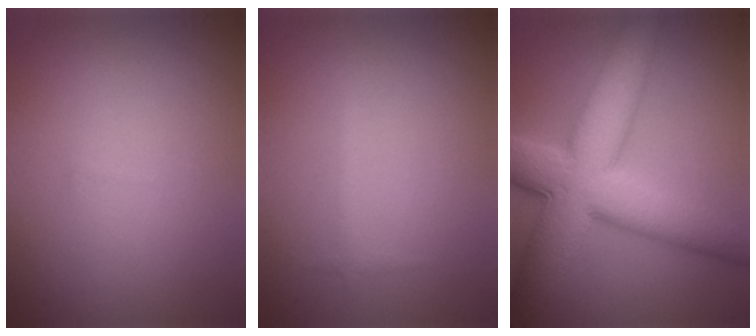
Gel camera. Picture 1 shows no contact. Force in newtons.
{"total": 0.6, "press": 0.6, "slide": 0.1}
{"total": 11.5, "press": 11.5, "slide": 0.2}